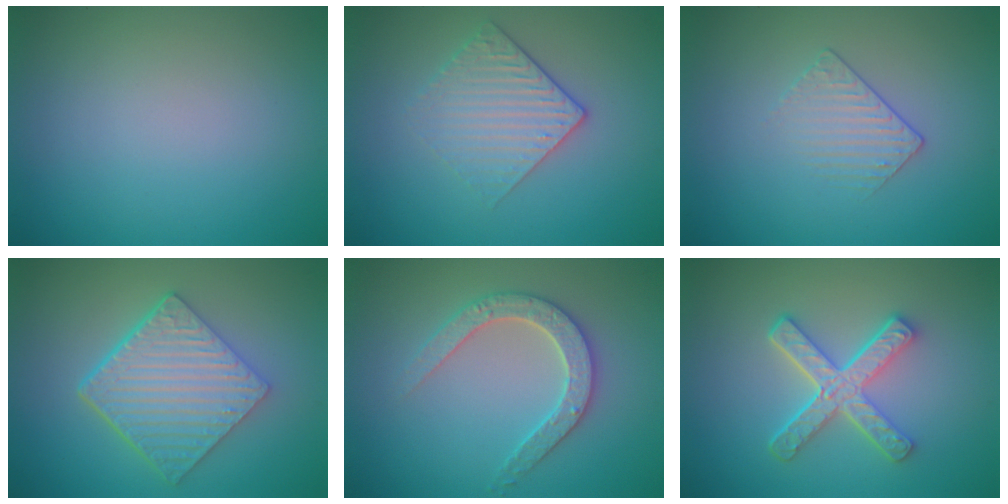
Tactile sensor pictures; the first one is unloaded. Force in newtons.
{"total": 3.0, "press": 2.6, "slide": 1.5}
{"total": 1.4, "press": 0.9, "slide": 1.1}
{"total": 6.6, "press": 4.7, "slide": 4.6}
{"total": 3.0, "press": 2.9, "slide": 0.6}
{"total": 4.9, "press": 3.7, "slide": 3.2}